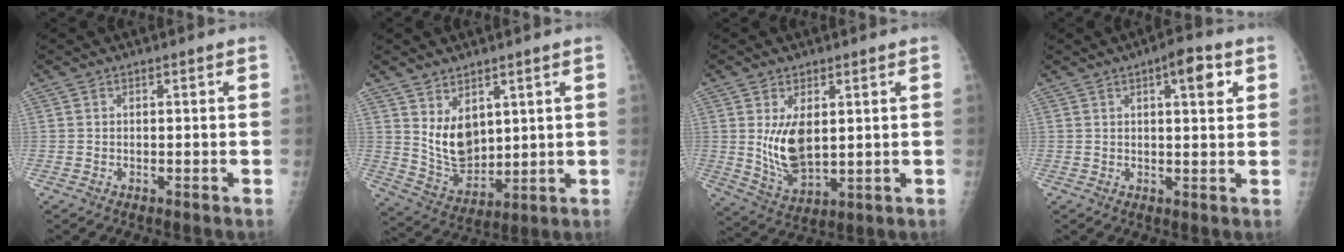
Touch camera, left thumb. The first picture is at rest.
{"total": 9.0, "force": [3.5, 5.7, 6.0], "torque": [-0.080, -0.038, 0.087]}
{"total": 8.9, "force": [1.7, 4.7, 7.3], "torque": [-0.126, -0.022, 0.048]}
{"total": 6.0, "force": [2.6, 1.9, 5.0], "torque": [-0.058, -0.006, 0.032]}